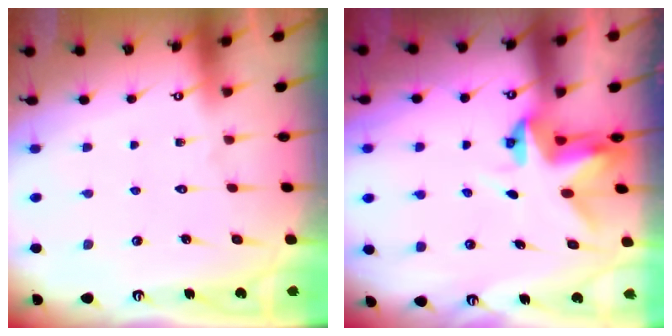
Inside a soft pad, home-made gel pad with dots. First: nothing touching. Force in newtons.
{"total": 4.0, "press": 4.0, "slide": 0.1}